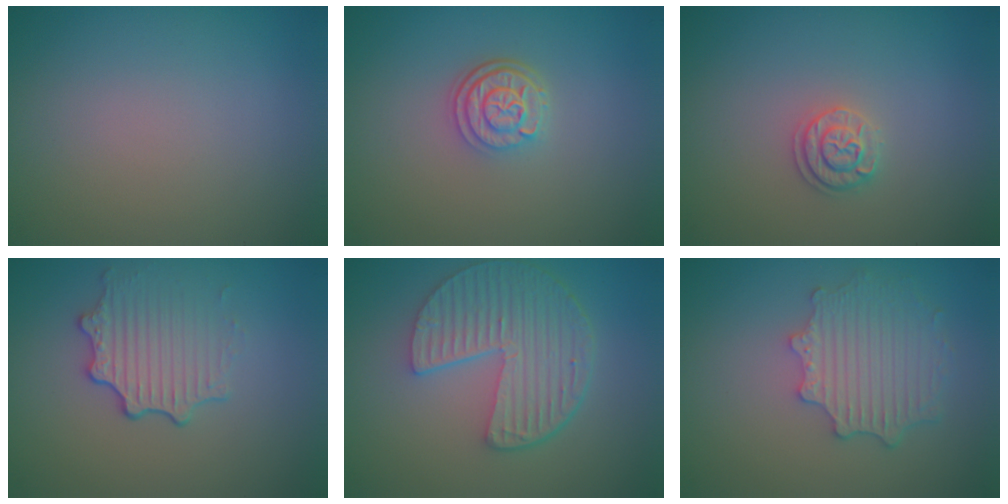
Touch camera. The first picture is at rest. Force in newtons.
{"total": 3.0, "press": 2.4, "slide": 1.8}
{"total": 1.7, "press": 1.7, "slide": 0.5}
{"total": 3.4, "press": 2.8, "slide": 1.9}
{"total": 6.2, "press": 4.5, "slide": 4.2}
{"total": 4.2, "press": 3.5, "slide": 2.4}